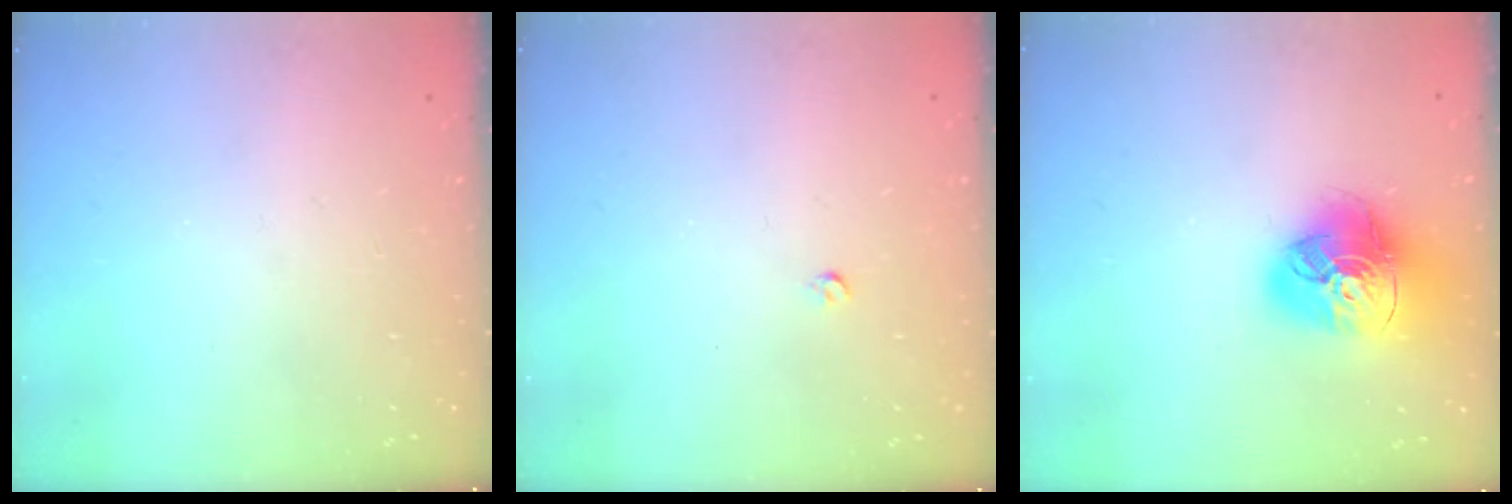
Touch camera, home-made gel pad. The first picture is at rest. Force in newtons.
{"total": 2.6, "press": 2.5, "slide": 0.4}
{"total": 18.0, "press": 17.9, "slide": 2.0}